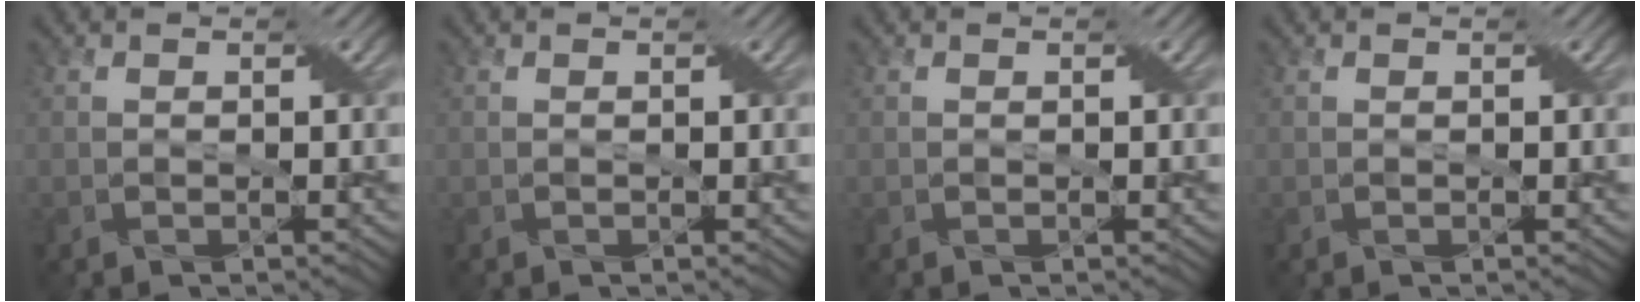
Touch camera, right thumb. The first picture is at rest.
{"total": 0.0}
{"total": 0.0}
{"total": 0.0}